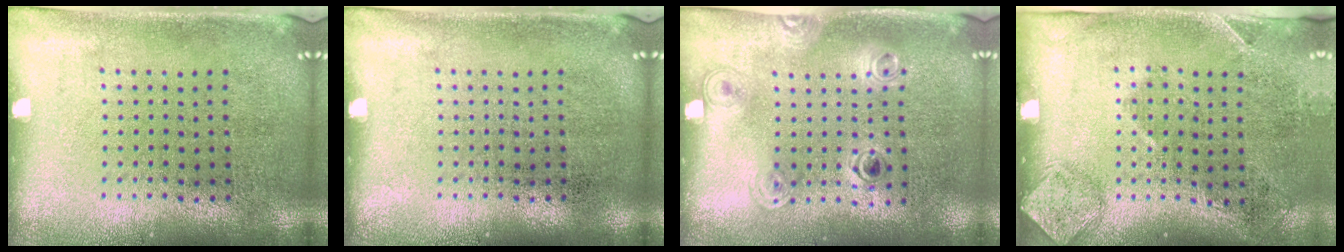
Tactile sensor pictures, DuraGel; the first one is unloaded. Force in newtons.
{"total": 0.0}
{"total": 1.2, "press": 1.0, "slide": 0.6}
{"total": 1.8, "press": 1.1, "slide": 1.4}